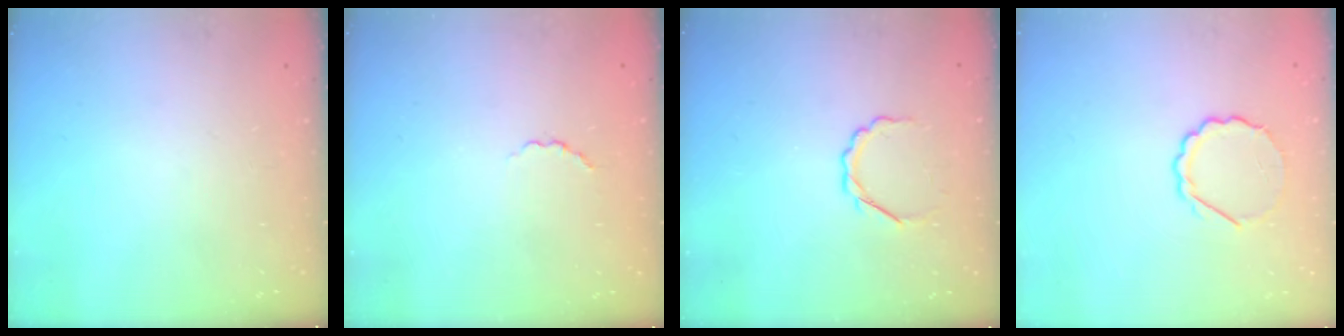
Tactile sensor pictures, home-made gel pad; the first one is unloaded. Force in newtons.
{"total": 2.2, "press": 2.0, "slide": 0.8}
{"total": 3.8, "press": 3.7, "slide": 1.2}
{"total": 5.4, "press": 5.2, "slide": 1.3}